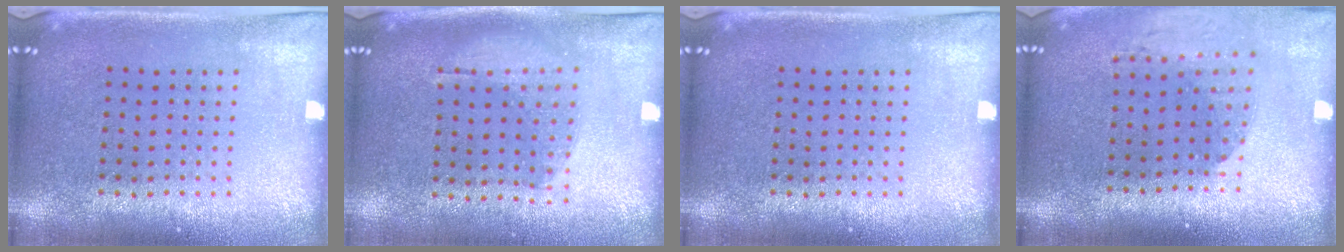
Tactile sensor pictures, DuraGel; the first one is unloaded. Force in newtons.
{"total": 1.1, "press": 0.9, "slide": 0.5}
{"total": 0.0}
{"total": 1.5, "press": 1.4, "slide": 0.6}